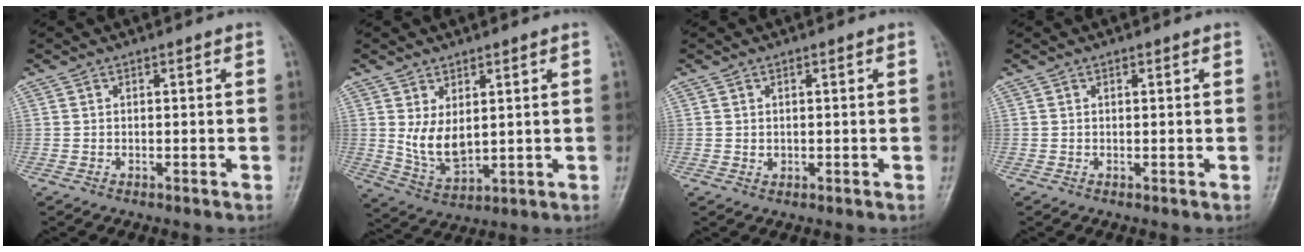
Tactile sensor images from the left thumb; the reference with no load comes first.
{"total": 7.0, "force": [1.7, 3.8, 5.6], "torque": [-0.092, -0.021, 0.050]}
{"total": 1.0, "force": [0.2, 0.7, 0.7], "torque": [-0.007, -0.002, 0.009]}
{"total": 0.5, "force": [0.3, 0.1, 0.4], "torque": [-0.006, -0.001, 0.005]}